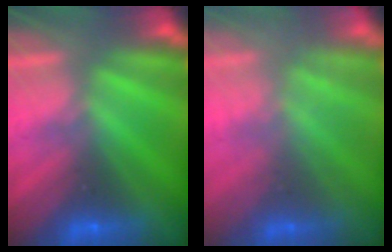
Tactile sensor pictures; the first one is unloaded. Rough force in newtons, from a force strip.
{"total": 2.1}